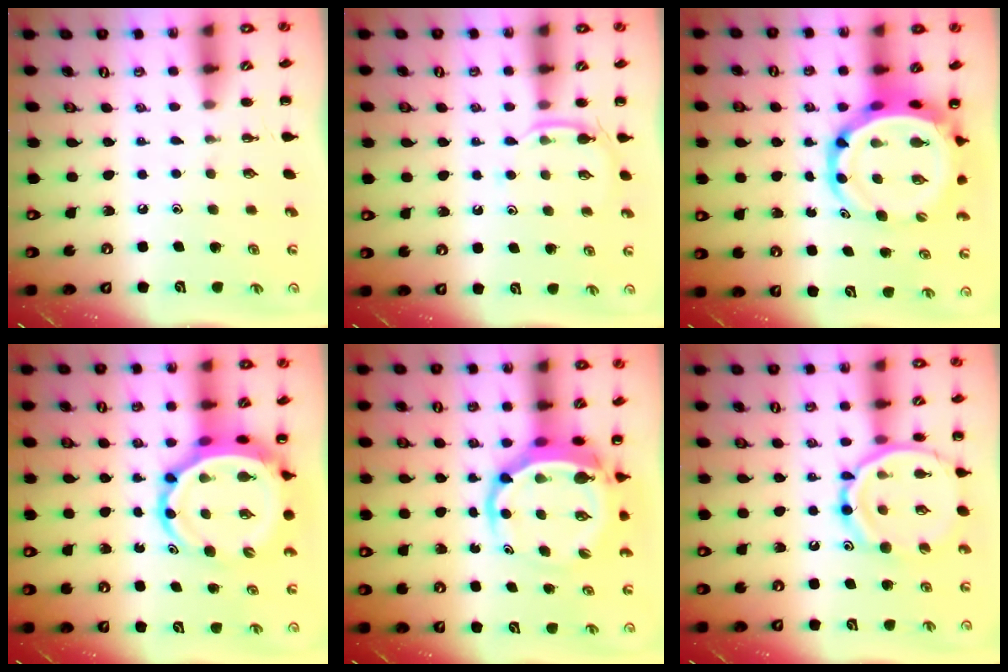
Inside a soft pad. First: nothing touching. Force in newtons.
{"total": 5.3, "press": 5.1, "slide": 1.5}
{"total": 10.2, "press": 9.8, "slide": 2.9}
{"total": 9.0, "press": 8.6, "slide": 2.7}
{"total": 8.0, "press": 7.7, "slide": 2.2}
{"total": 17.7, "press": 17.5, "slide": 2.1}